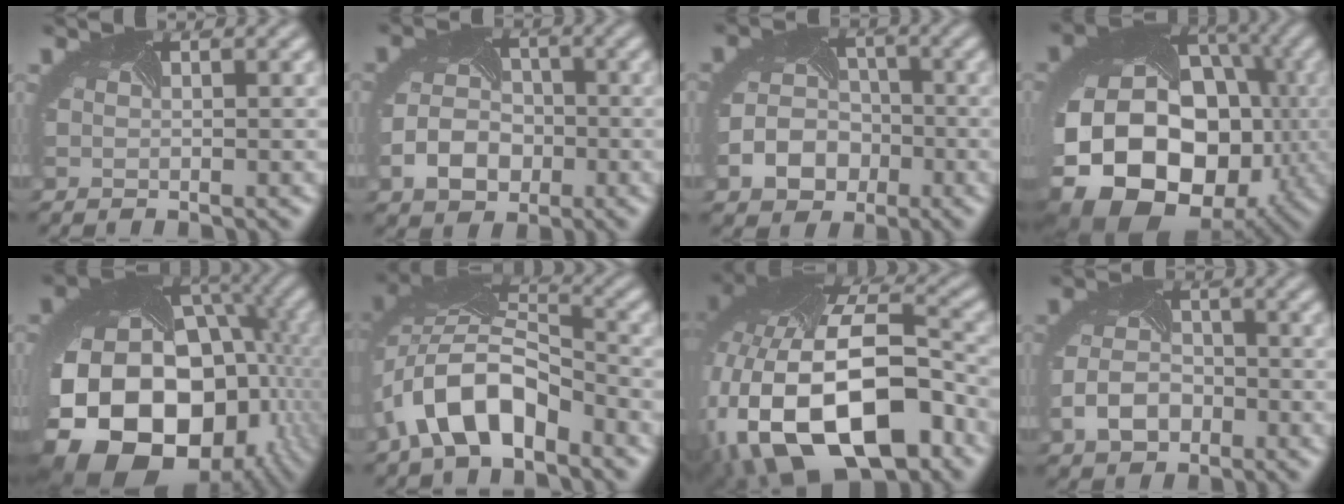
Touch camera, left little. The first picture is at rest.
{"total": 3.9, "force": [-1.6, 3.2, 1.6], "torque": [-0.040, -0.001, -0.034]}
{"total": 4.7, "force": [-1.9, 3.9, 1.6], "torque": [-0.034, -0.001, -0.037]}
{"total": 20.2, "force": [-4.7, 15.5, 12.0], "torque": [-0.213, -0.035, -0.074]}
{"total": 21.8, "force": [-6.2, 16.2, 13.3], "torque": [-0.261, -0.047, -0.084]}
{"total": 7.0, "force": [-3.9, 3.6, 4.6], "torque": [-0.091, 0.009, -0.081]}
{"total": 17.4, "force": [-5.2, 10.6, 12.7], "torque": [-0.243, -0.046, -0.064]}
{"total": 3.3, "force": [-1.8, 2.5, 1.3], "torque": [-0.038, 0.000, -0.038]}